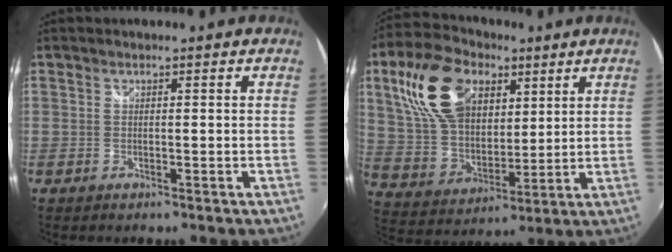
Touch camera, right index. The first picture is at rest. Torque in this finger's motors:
{"motor_torque": [1.54, 0.60, 0.90, 0.16]}